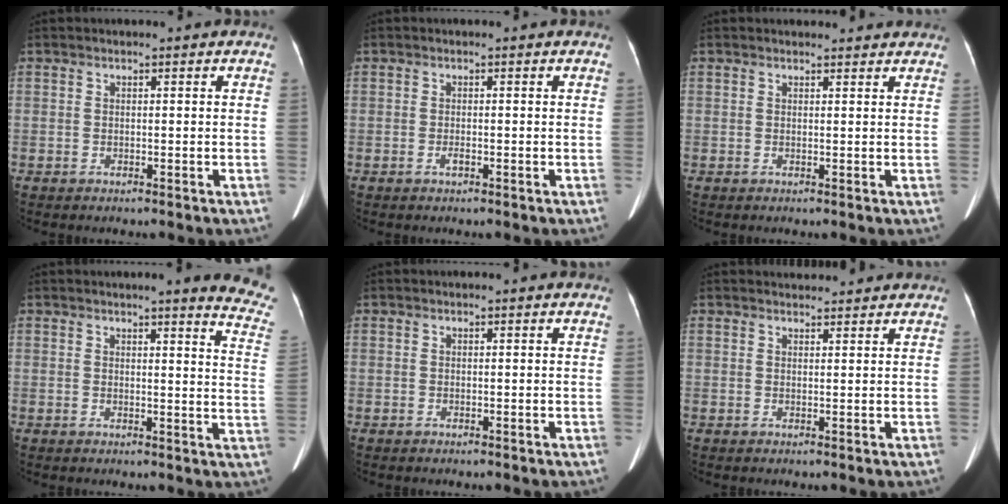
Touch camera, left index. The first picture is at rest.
{"total": 0.7, "force": [-0.4, 0.2, 0.5], "torque": [-0.013, 0.000, -0.006]}
{"total": 4.0, "force": [3.8, 0.8, 0.6], "torque": [-0.007, 0.010, 0.036]}
{"total": 10.8, "force": [9.9, 0.0, 4.4], "torque": [-0.028, -0.070, 0.078]}
{"total": 0.0}
{"total": 3.9, "force": [3.8, 0.6, 0.4], "torque": [-0.010, 0.020, 0.047]}